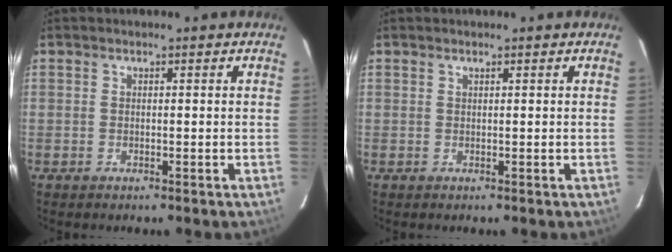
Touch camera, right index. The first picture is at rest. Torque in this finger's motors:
{"motor_torque": [-0.18, -0.15, -0.04, -0.01]}